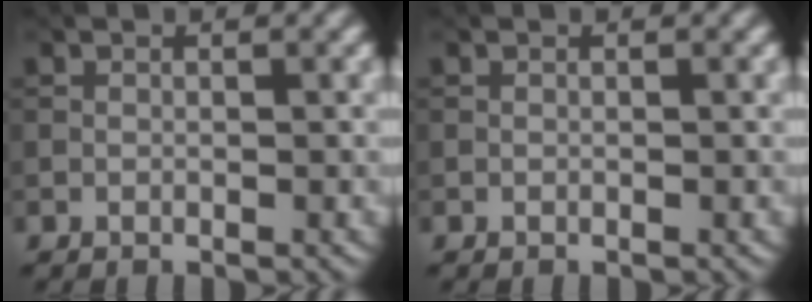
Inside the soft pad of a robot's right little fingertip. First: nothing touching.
{"total": 0.0}